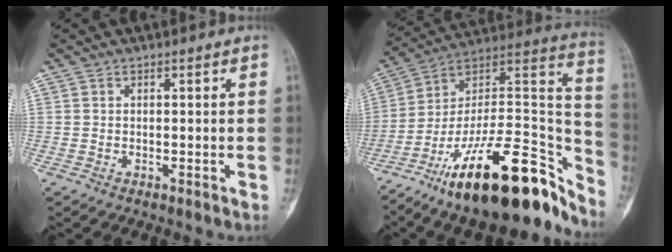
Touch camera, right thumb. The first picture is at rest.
{"total": 31.5, "force": [-20.1, 11.4, 21.5], "torque": [-0.242, 0.101, -0.321]}